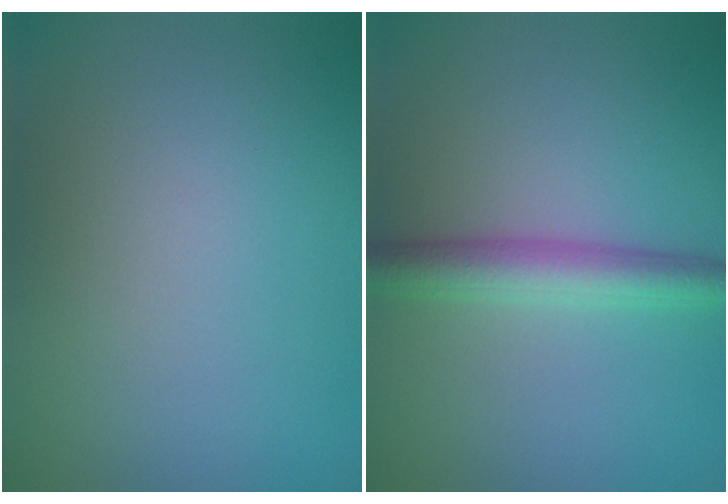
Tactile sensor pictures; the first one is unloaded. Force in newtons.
{"total": 3.7, "press": 3.7, "slide": 0.0}